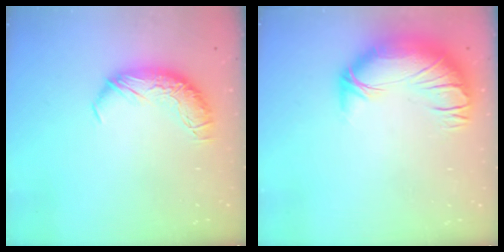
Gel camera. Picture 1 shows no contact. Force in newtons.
{"total": 3.6, "press": 2.0, "slide": 3.1}